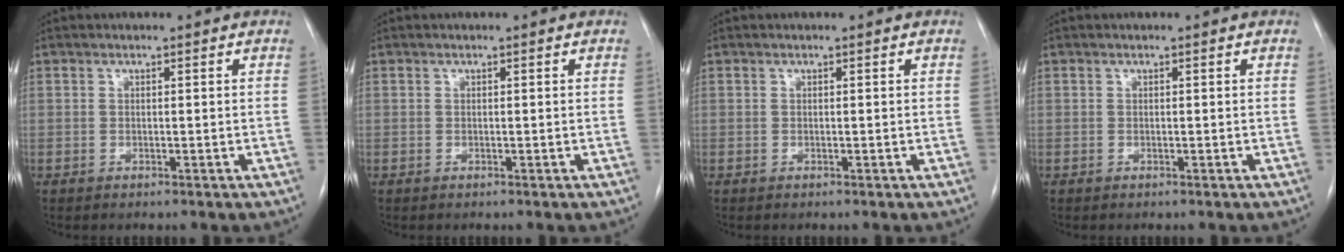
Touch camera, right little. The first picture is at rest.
{"total": 0.0}
{"total": 0.0}
{"total": 0.0}